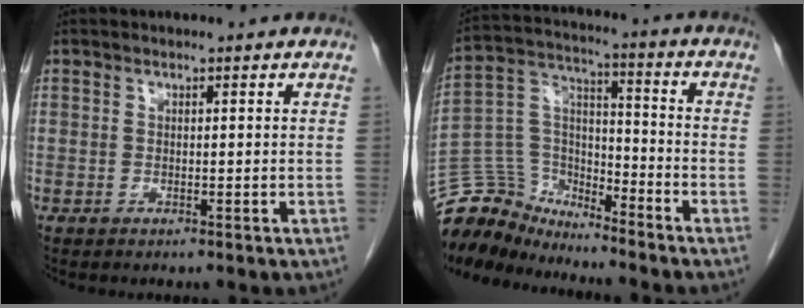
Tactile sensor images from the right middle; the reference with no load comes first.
{"total": 12.3, "force": [-12.0, 2.6, 1.0], "torque": [-0.027, 0.043, -0.234]}